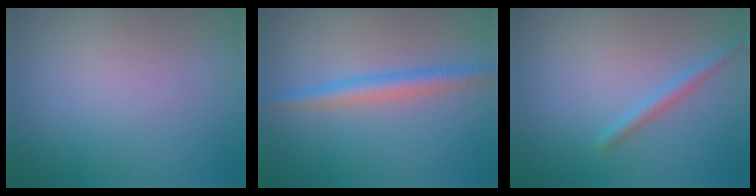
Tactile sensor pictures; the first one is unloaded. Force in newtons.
{"total": 2.7, "press": 2.7, "slide": 0.1}
{"total": 1.5, "press": 1.5, "slide": 0.1}